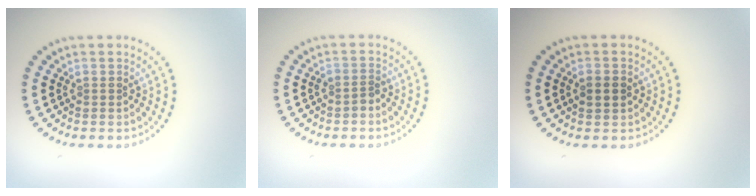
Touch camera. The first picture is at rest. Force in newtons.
{"total": 1.1, "press": 0.9, "slide": 0.7}
{"total": 2.1, "press": 2.1, "slide": 0.2}